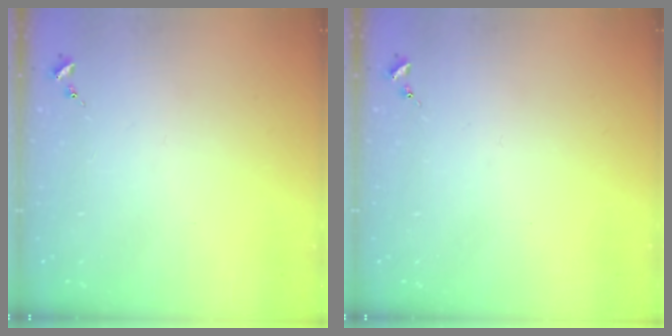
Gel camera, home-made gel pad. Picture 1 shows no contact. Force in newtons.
{"total": 0.0}